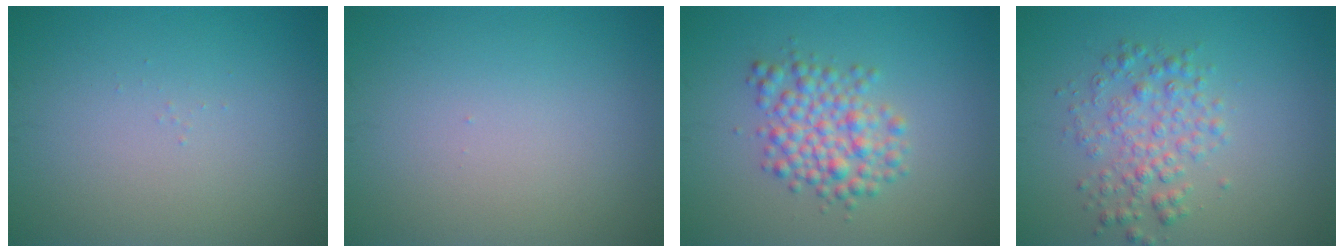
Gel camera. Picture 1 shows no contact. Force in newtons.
{"total": 0.0}
{"total": 4.0, "press": 4.0, "slide": 0.1}
{"total": 3.2, "press": 3.2, "slide": 0.0}